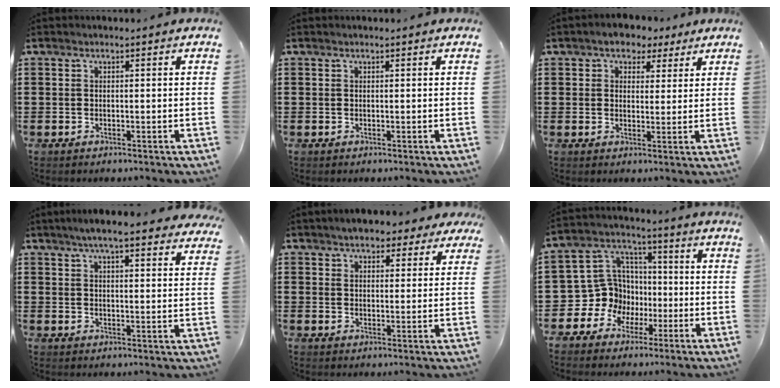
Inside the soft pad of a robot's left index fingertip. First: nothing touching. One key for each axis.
{"total": 0.0}
{"total": 3.7, "fx": 2.8, "fy": 2.3, "fz": 0.7, "tx": -0.021, "ty": 0.006, "tz": 0.048}
{"total": 6.1, "fx": 5.3, "fy": 0.5, "fz": 3.1, "tx": -0.074, "ty": -0.011, "tz": 0.095}
{"total": 4.6, "fx": 3.9, "fy": 1.8, "fz": 1.6, "tx": -0.037, "ty": 0.002, "tz": 0.070}
{"total": 10.0, "fx": -1.7, "fy": 9.7, "fz": 1.9, "tx": -0.099, "ty": -0.004, "tz": -0.028}